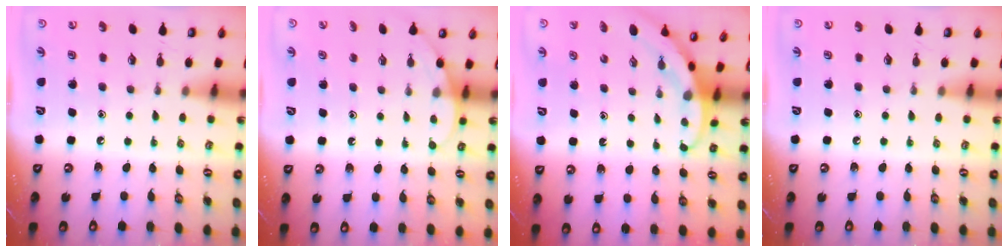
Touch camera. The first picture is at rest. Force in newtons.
{"total": 3.2, "press": 3.1, "slide": 0.3}
{"total": 2.7, "press": 2.7, "slide": 0.0}
{"total": 0.0}